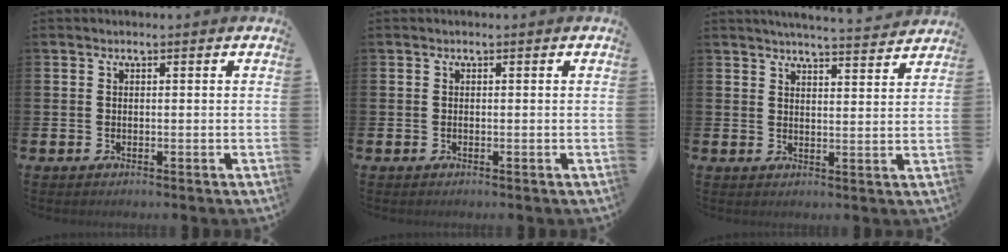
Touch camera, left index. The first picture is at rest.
{"total": 0.0}
{"total": 4.5, "force": [4.4, -0.4, 0.7], "torque": [-0.015, -0.033, 0.076]}